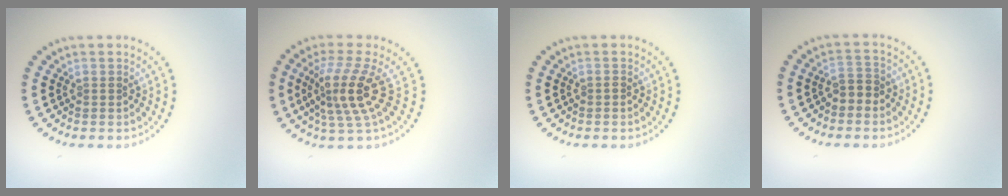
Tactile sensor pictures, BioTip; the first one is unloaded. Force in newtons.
{"total": 4.3, "press": 3.1, "slide": 3.0}
{"total": 0.5, "press": 0.5, "slide": 0.2}
{"total": 1.8, "press": 1.6, "slide": 0.8}